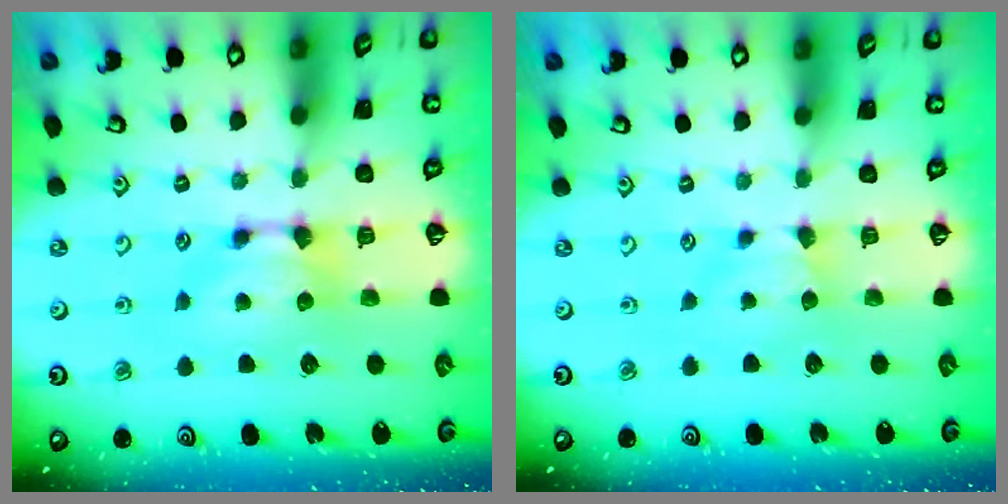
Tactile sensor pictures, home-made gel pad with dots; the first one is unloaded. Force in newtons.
{"total": 1.2, "press": 1.1, "slide": 0.4}